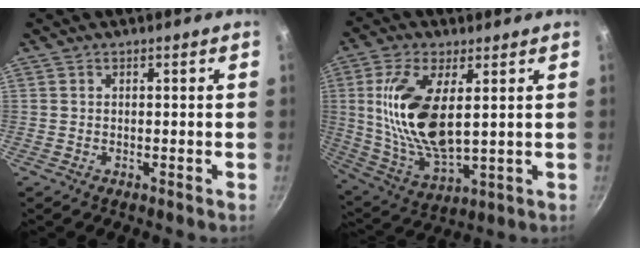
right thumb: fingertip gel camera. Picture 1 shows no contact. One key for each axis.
{"total": 16.9, "fx": 2.9, "fy": 7.6, "fz": 14.8, "tx": -0.297, "ty": -0.020, "tz": 0.068}